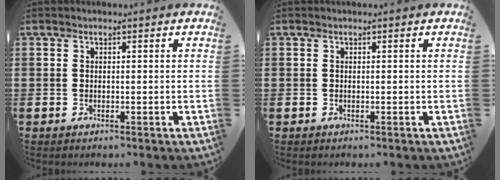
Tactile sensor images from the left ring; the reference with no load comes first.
{"total": 0.0}